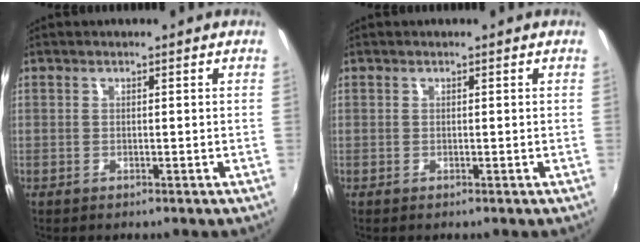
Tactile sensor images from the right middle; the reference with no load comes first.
{"total": 0.0}